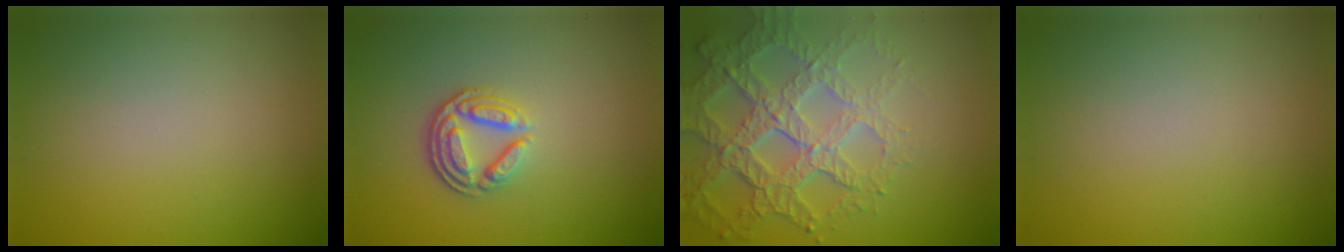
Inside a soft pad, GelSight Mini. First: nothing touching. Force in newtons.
{"total": 3.7, "press": 2.8, "slide": 2.5}
{"total": 7.5, "press": 5.2, "slide": 5.4}
{"total": 0.0}